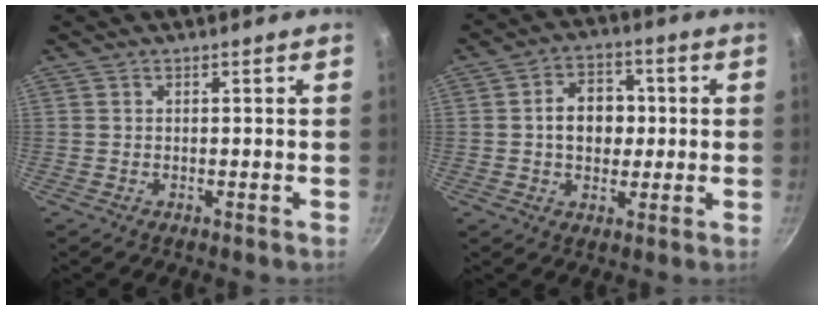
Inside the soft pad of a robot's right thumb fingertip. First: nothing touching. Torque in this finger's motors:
{"motor_torque": [0.20, 1.89, 0.89, -0.56, 0.10]}